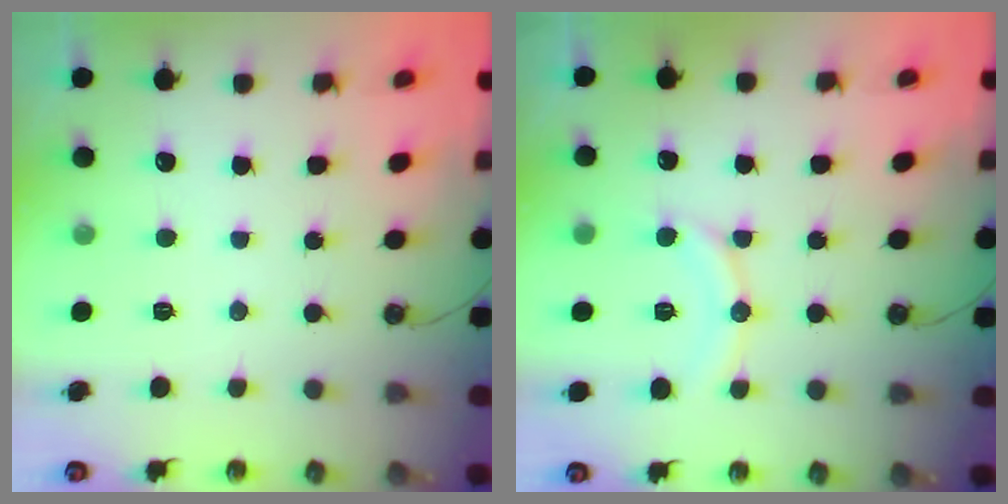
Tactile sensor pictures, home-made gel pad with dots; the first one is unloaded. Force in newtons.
{"total": 9.8, "press": 9.8, "slide": 0.9}